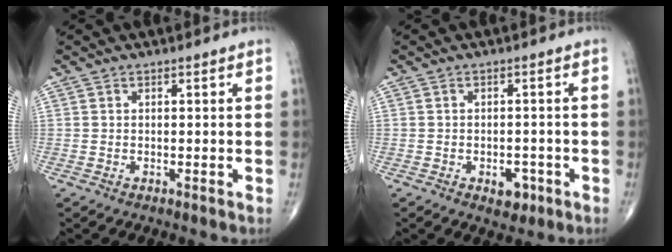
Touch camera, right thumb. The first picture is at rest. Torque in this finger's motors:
{"motor_torque": [0.63, 0.30, 0.16, -0.41, 0.04]}